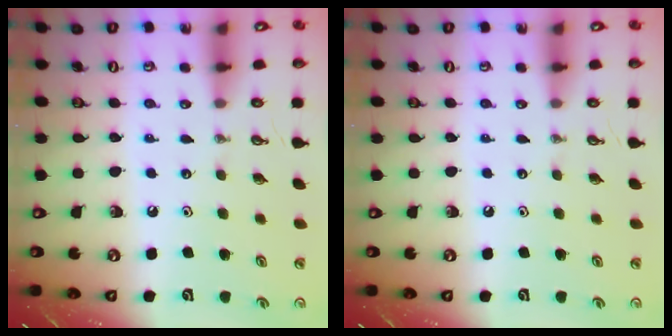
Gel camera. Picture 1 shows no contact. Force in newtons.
{"total": 0.0}